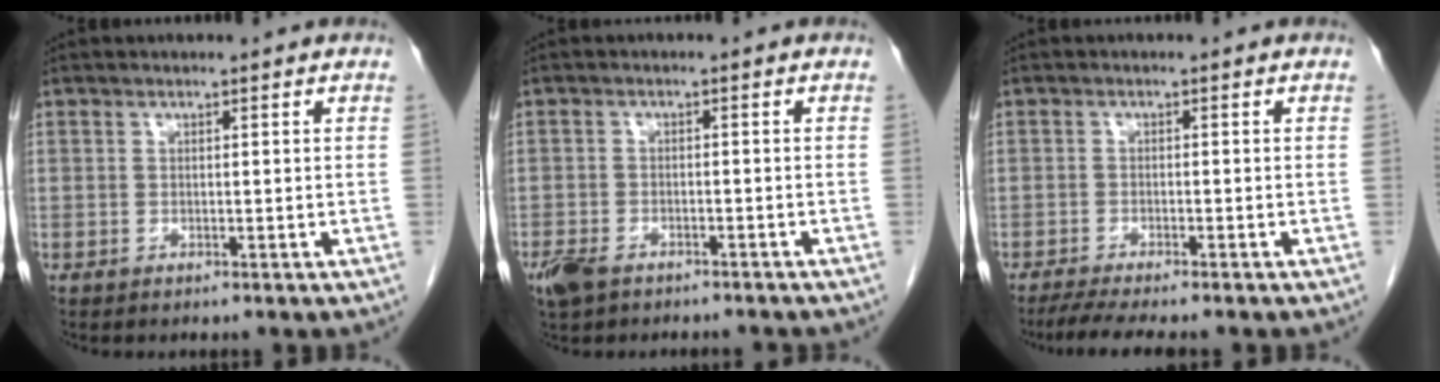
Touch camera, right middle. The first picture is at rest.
{"total": 6.2, "force": [-4.8, 2.6, 2.9], "torque": [-0.054, -0.006, -0.073]}
{"total": 5.9, "force": [-4.9, 0.2, 3.2], "torque": [-0.049, -0.015, -0.080]}